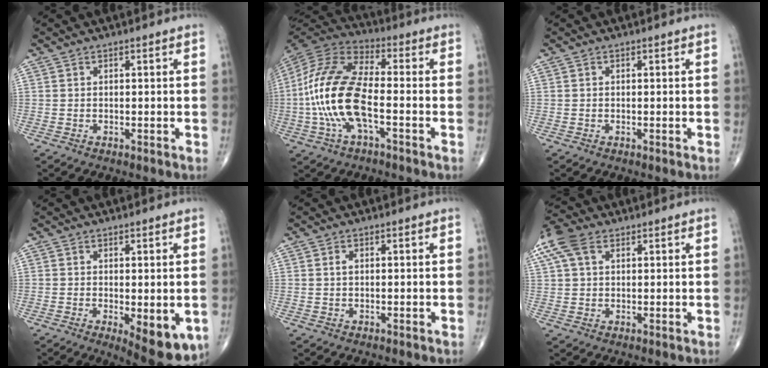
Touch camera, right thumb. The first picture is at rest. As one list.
[{"total": 17.4, "force": [-3.2, 7.1, 15.6], "torque": [-0.336, 0.030, -0.064]}, {"total": 0.0}, {"total": 9.7, "force": [-2.9, 3.6, 8.5], "torque": [-0.104, -0.021, -0.034]}, {"total": 1.0, "force": [0.3, 0.6, 0.8], "torque": [-0.013, 0.002, 0.003]}, {"total": 8.5, "force": [3.8, 5.1, 5.6], "torque": [-0.134, 0.022, 0.072]}]